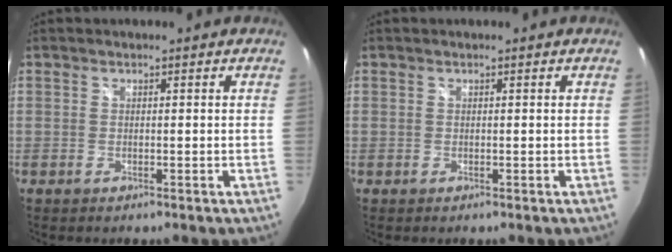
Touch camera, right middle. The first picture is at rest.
{"total": 0.0}